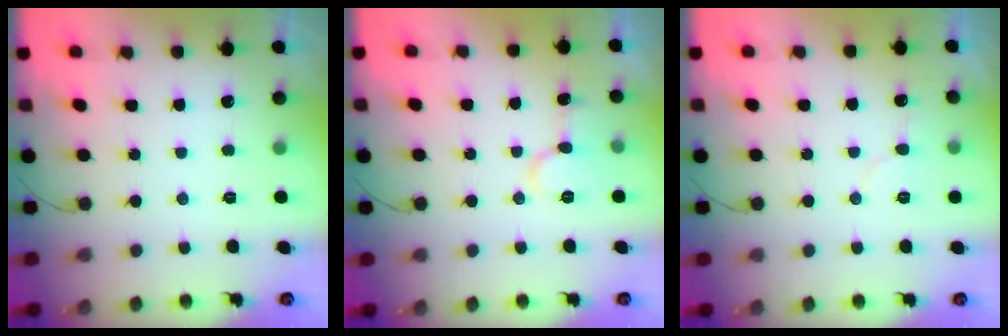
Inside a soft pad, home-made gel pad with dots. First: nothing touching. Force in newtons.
{"total": 8.7, "press": 8.6, "slide": 1.0}
{"total": 4.5, "press": 4.5, "slide": 0.4}